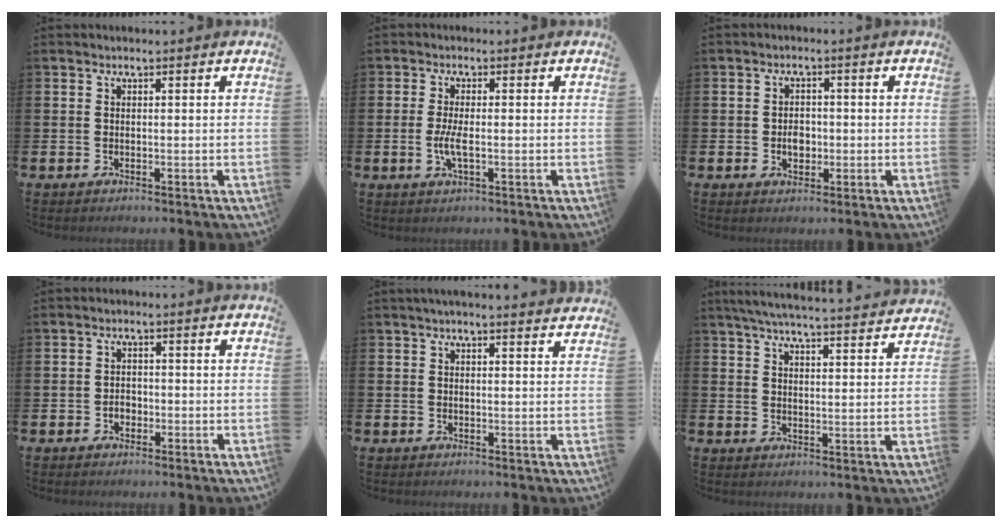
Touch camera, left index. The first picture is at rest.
{"total": 2.9, "force": [-0.6, 0.8, 2.8], "torque": [-0.053, 0.002, -0.010]}
{"total": 2.6, "force": [-0.3, 2.0, 1.6], "torque": [-0.013, -0.003, -0.013]}
{"total": 1.7, "force": [-0.6, 1.4, 0.7], "torque": [-0.003, 0.000, -0.016]}
{"total": 2.3, "force": [2.2, -0.4, 0.4], "torque": [-0.008, -0.011, 0.040]}
{"total": 6.0, "force": [5.7, 0.0, 1.6], "torque": [-0.044, -0.038, 0.100]}